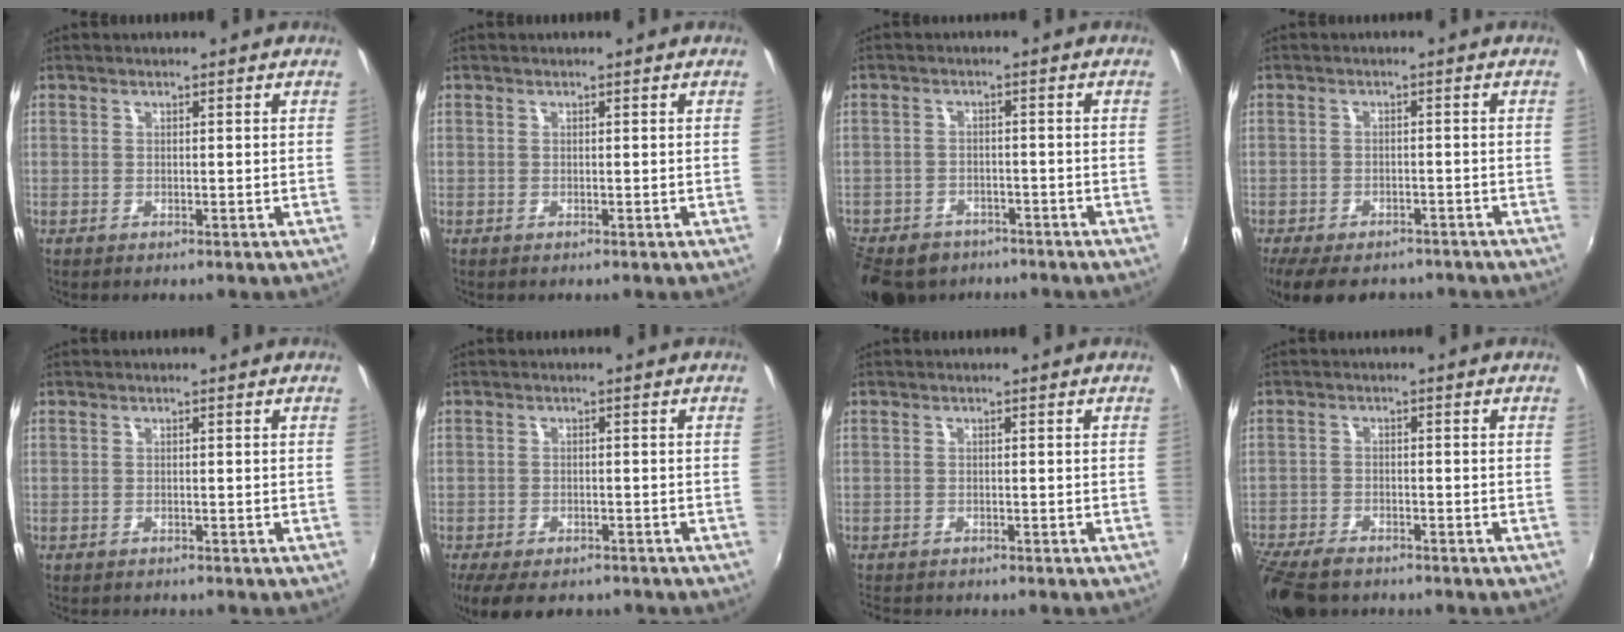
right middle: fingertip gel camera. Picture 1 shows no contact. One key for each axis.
{"total": 0.0}
{"total": 14.2, "fx": -9.9, "fy": 8.6, "fz": 5.4, "tx": -0.157, "ty": -0.014, "tz": -0.151}
{"total": 11.6, "fx": -9.1, "fy": 4.8, "fz": 5.4, "tx": -0.120, "ty": -0.024, "tz": -0.136}
{"total": 1.4, "fx": -1.3, "fy": 0.1, "fz": 0.4, "tx": -0.010, "ty": -0.008, "tz": -0.019}
{"total": 9.5, "fx": -7.4, "fy": 3.7, "fz": 4.8, "tx": -0.107, "ty": -0.027, "tz": -0.117}
{"total": 3.1, "fx": -2.9, "fy": 0.5, "fz": 1.0, "tx": -0.027, "ty": -0.018, "tz": -0.049}
{"total": 10.6, "fx": -8.6, "fy": 4.0, "fz": 4.7, "tx": -0.130, "ty": -0.034, "tz": -0.156}